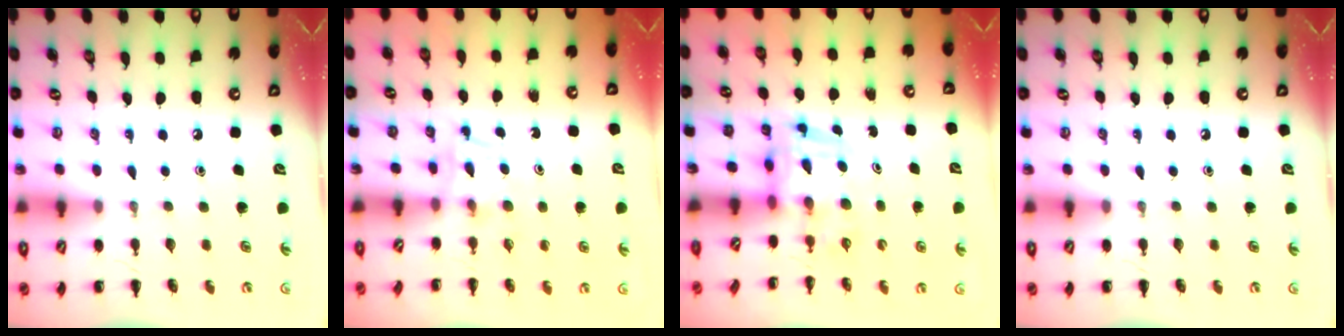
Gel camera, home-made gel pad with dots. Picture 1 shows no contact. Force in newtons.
{"total": 3.9, "press": 3.6, "slide": 1.4}
{"total": 3.6, "press": 3.5, "slide": 0.6}
{"total": 0.0}